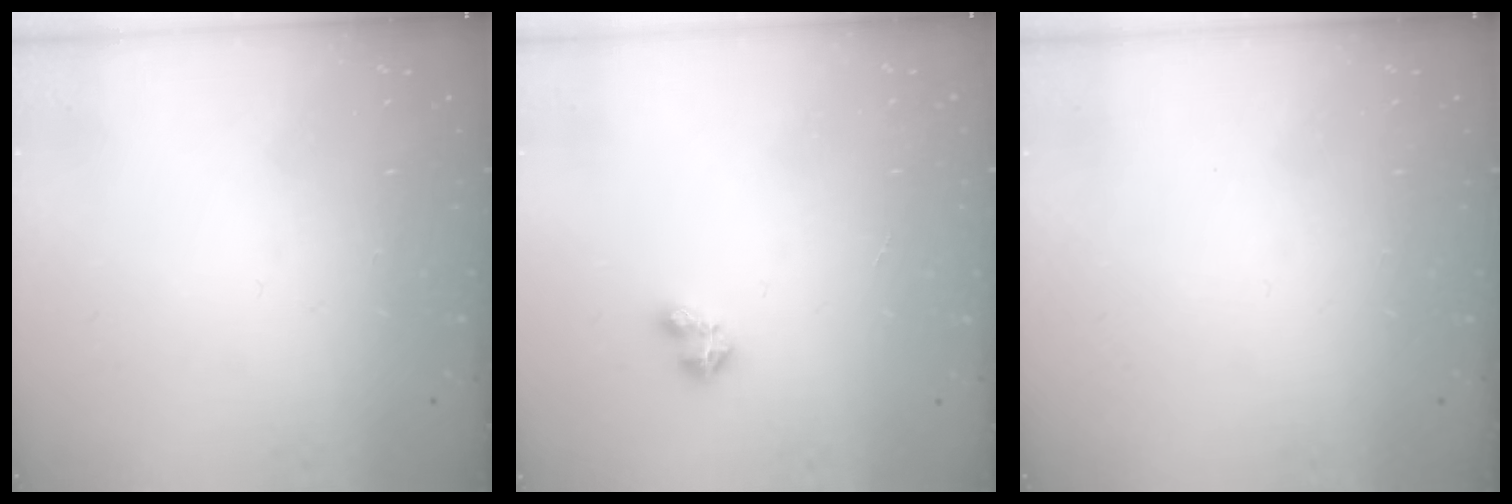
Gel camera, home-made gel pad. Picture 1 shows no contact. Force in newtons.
{"total": 3.4, "press": 3.4, "slide": 0.2}
{"total": 0.0}